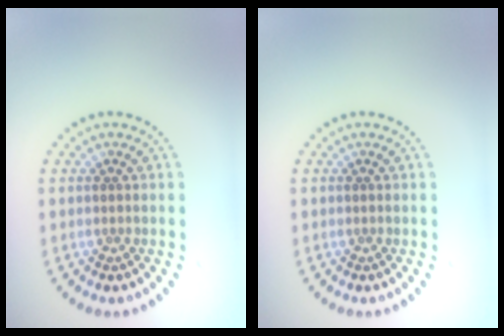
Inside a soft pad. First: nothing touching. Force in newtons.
{"total": 0.0}